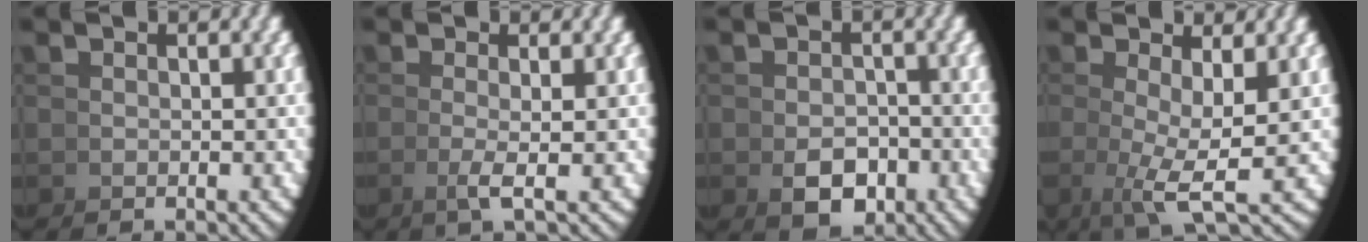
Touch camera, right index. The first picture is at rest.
{"total": 1.7, "force": [-0.1, -0.6, 1.6], "torque": [-0.038, -0.007, 0.001]}
{"total": 3.2, "force": [-1.7, 2.0, 1.9], "torque": [-0.018, -0.013, -0.020]}
{"total": 4.8, "force": [0.2, 1.6, 4.6], "torque": [-0.087, -0.021, 0.011]}